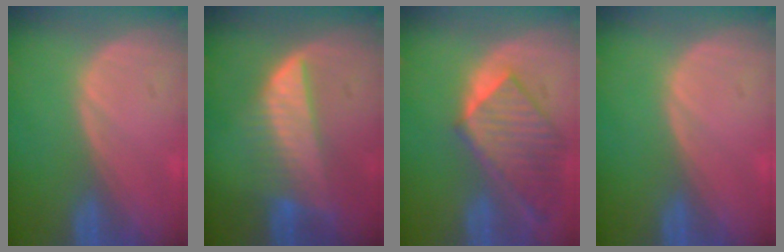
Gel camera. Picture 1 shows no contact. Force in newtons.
{"total": 7.1, "press": 6.8, "slide": 2.2}
{"total": 8.8, "press": 7.9, "slide": 4.0}
{"total": 0.0}